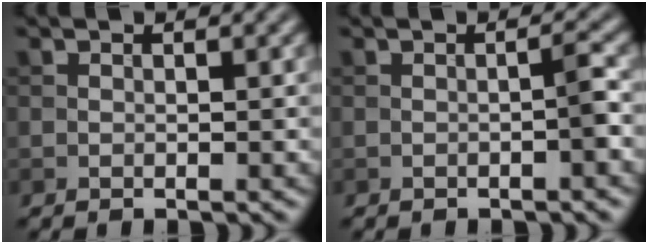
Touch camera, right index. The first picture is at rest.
{"total": 1.3, "force": [-0.4, 0.0, 1.2], "torque": [-0.018, 0.010, -0.008]}